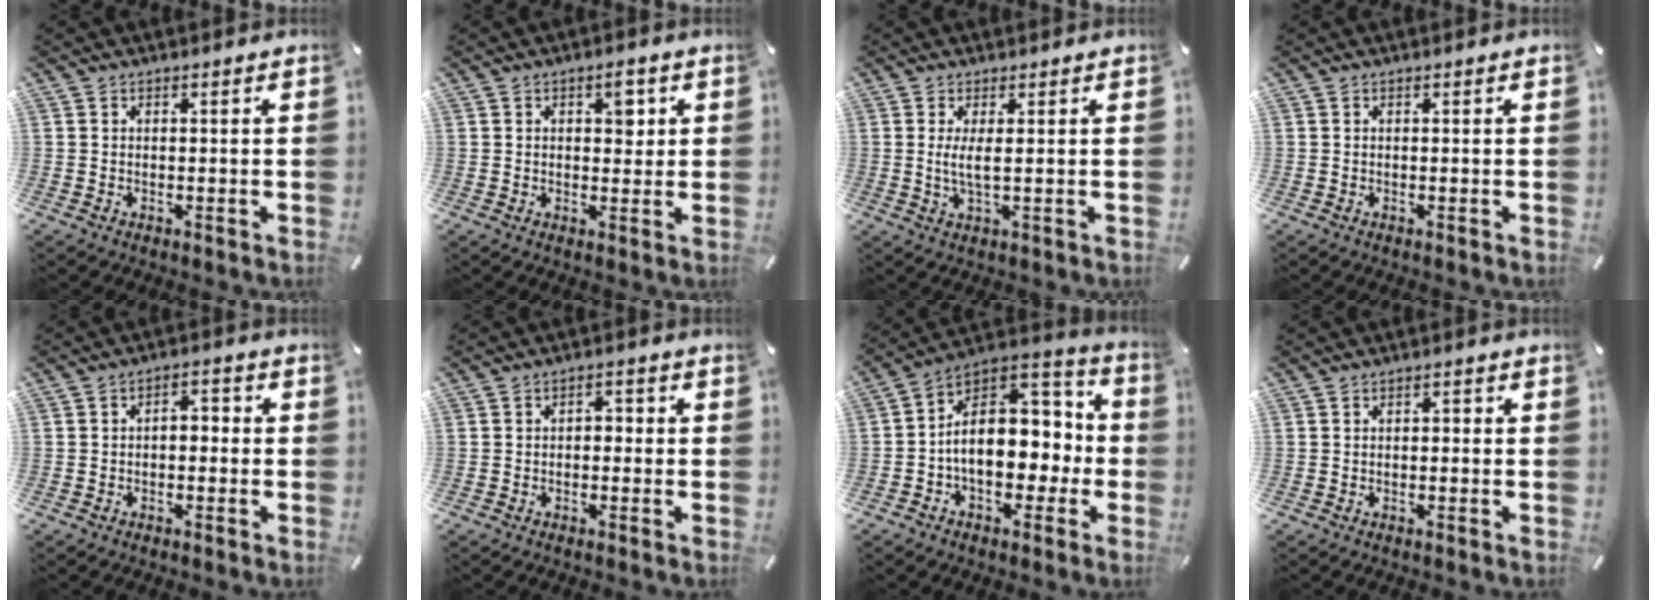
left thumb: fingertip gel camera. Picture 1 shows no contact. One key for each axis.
{"total": 3.7, "fx": 1.0, "fy": 2.2, "fz": 2.8, "tx": -0.026, "ty": -0.005, "tz": 0.008}
{"total": 4.2, "fx": 0.5, "fy": 0.8, "fz": 4.1, "tx": -0.086, "ty": -0.006, "tz": 0.005}
{"total": 0.0}
{"total": 3.5, "fx": -1.8, "fy": 2.1, "fz": 2.1, "tx": -0.038, "ty": 0.019, "tz": -0.036}
{"total": 2.6, "fx": -1.6, "fy": 1.5, "fz": 1.3, "tx": -0.024, "ty": 0.015, "tz": -0.034}
{"total": 16.4, "fx": 0.3, "fy": 12.1, "fz": 11.1, "tx": -0.153, "ty": -0.008, "tz": 0.010}
{"total": 1.4, "fx": -0.9, "fy": 0.7, "fz": 0.8, "tx": -0.017, "ty": 0.008, "tz": -0.020}